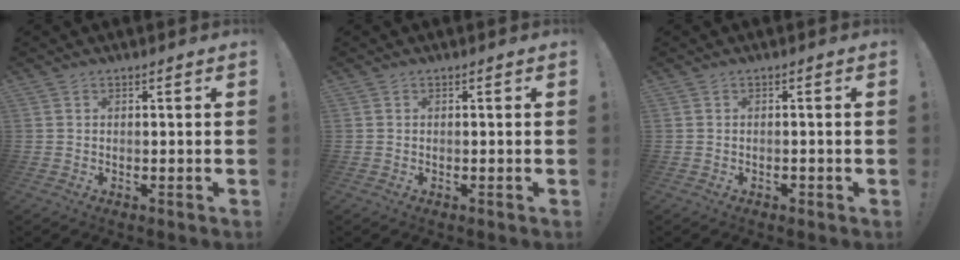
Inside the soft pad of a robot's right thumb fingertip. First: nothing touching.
{"total": 0.0}
{"total": 0.9, "force": [-0.8, 0.4, 0.2], "torque": [-0.009, 0.005, -0.012]}